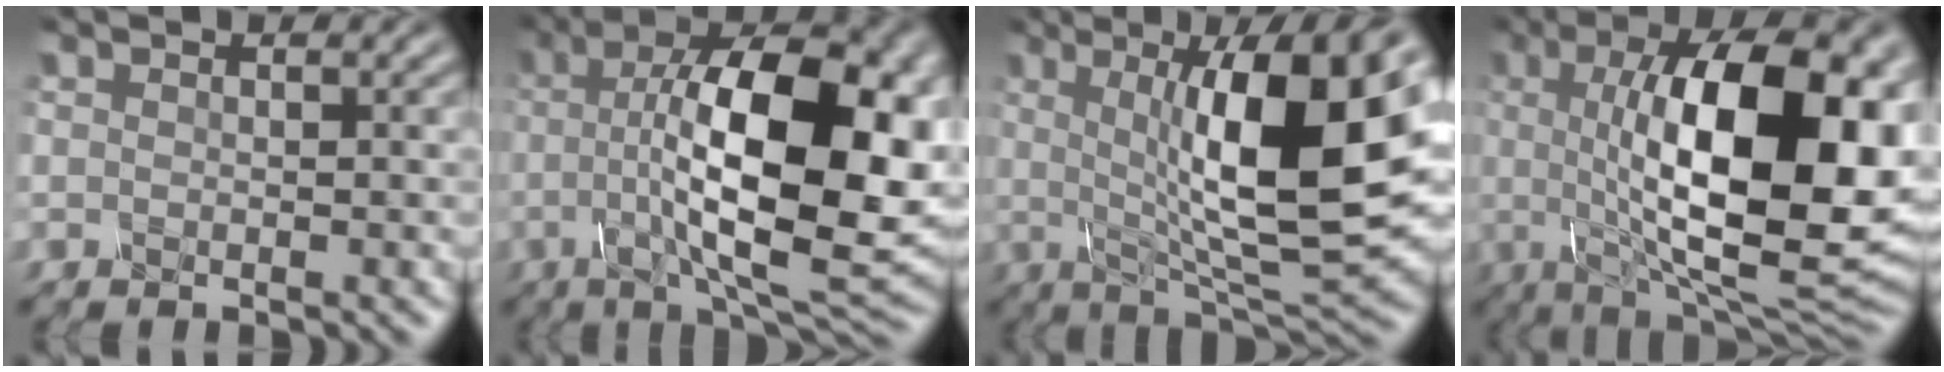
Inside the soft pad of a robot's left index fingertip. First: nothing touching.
{"total": 15.6, "force": [0.5, 5.3, 14.6], "torque": [-0.209, 0.011, 0.001]}
{"total": 14.2, "force": [1.7, 3.9, 13.5], "torque": [-0.185, 0.005, 0.023]}
{"total": 17.3, "force": [1.7, 6.5, 16.0], "torque": [-0.210, 0.007, 0.020]}